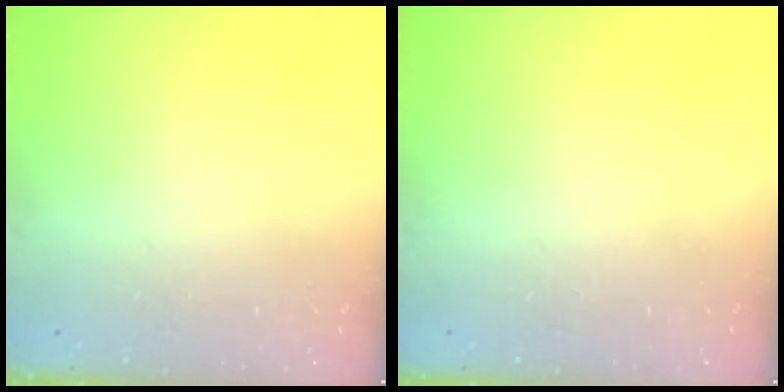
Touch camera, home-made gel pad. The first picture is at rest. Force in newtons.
{"total": 0.0}